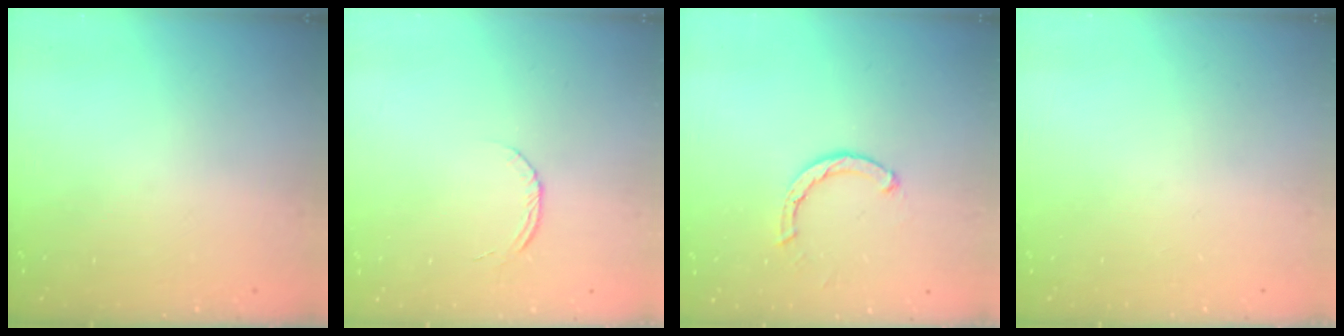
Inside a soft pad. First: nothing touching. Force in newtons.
{"total": 4.2, "press": 4.2, "slide": 0.4}
{"total": 2.1, "press": 2.1, "slide": 0.1}
{"total": 0.0}